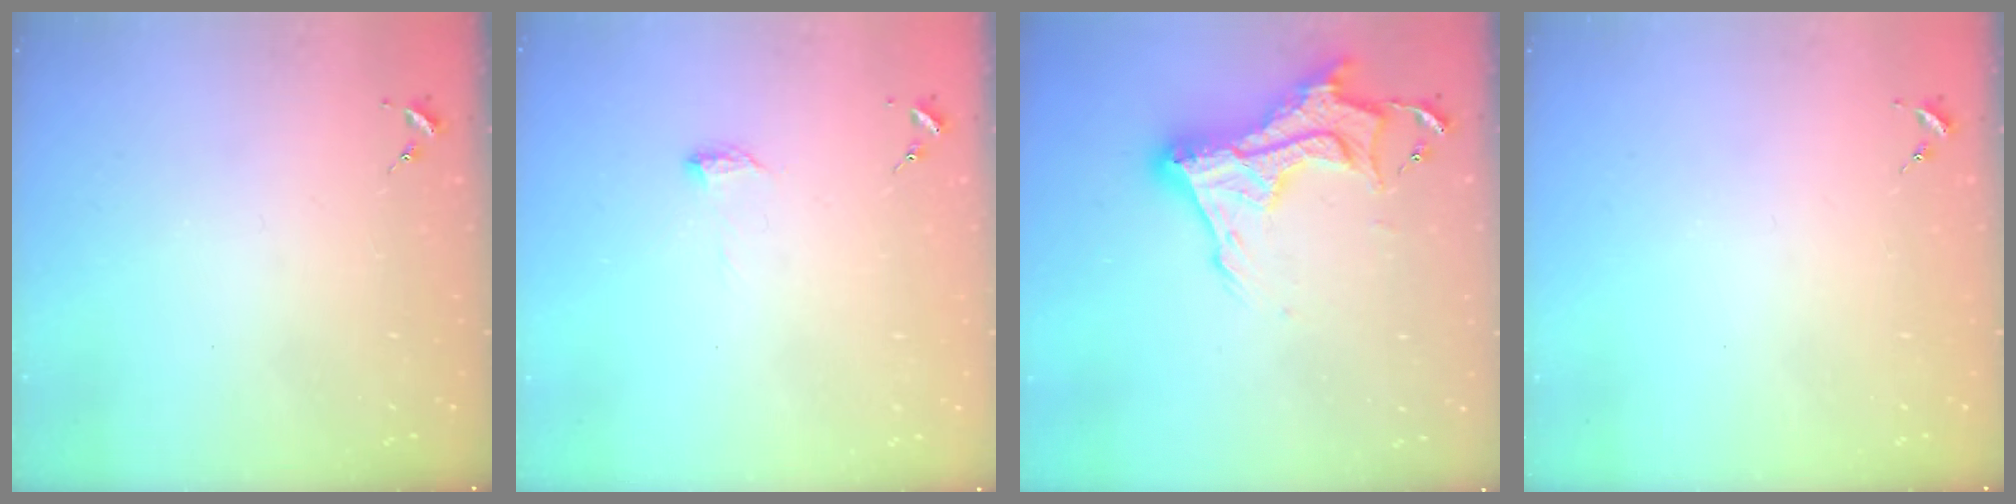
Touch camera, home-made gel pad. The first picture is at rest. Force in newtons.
{"total": 5.5, "press": 5.5, "slide": 0.7}
{"total": 16.8, "press": 16.7, "slide": 1.5}
{"total": 0.0}